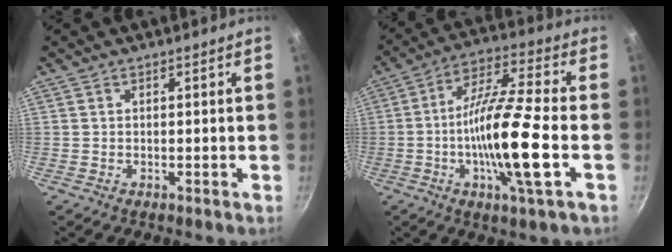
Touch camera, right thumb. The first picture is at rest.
{"total": 17.0, "force": [-3.7, 2.3, 16.4], "torque": [-0.294, 0.023, -0.081]}